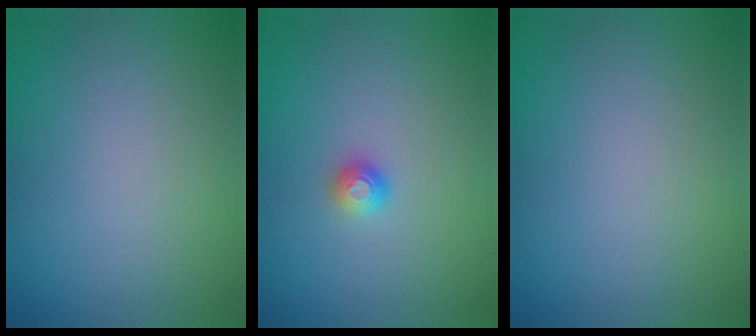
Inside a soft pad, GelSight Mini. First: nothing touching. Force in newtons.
{"total": 1.2, "press": 1.1, "slide": 0.3}
{"total": 0.0}